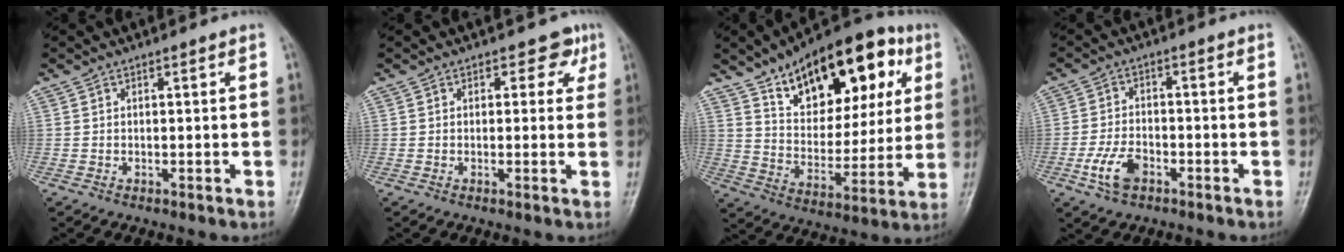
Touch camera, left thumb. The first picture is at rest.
{"total": 3.3, "force": [1.5, 2.5, 1.6], "torque": [0.015, -0.001, 0.010]}
{"total": 23.9, "force": [11.6, 12.7, 16.5], "torque": [-0.196, -0.017, 0.184]}
{"total": 6.1, "force": [-2.9, 3.6, 4.0], "torque": [-0.079, 0.013, -0.057]}